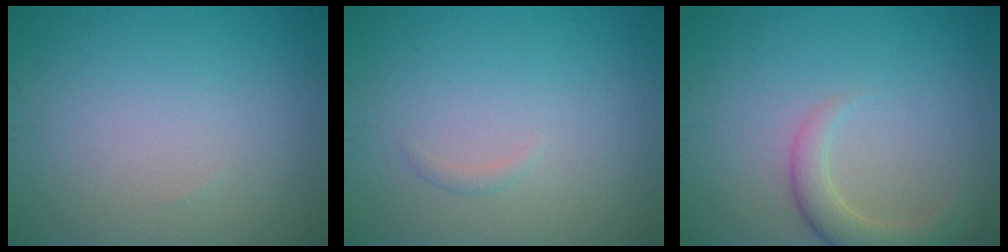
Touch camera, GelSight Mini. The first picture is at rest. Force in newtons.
{"total": 0.6, "press": 0.6, "slide": 0.1}
{"total": 3.3, "press": 3.3, "slide": 0.4}